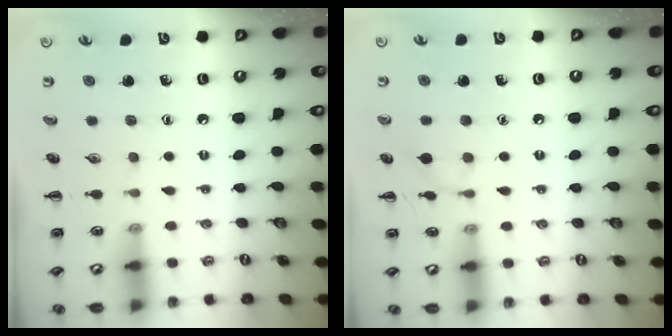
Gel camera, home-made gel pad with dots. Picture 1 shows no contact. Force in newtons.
{"total": 5.8, "press": 5.6, "slide": 1.6}